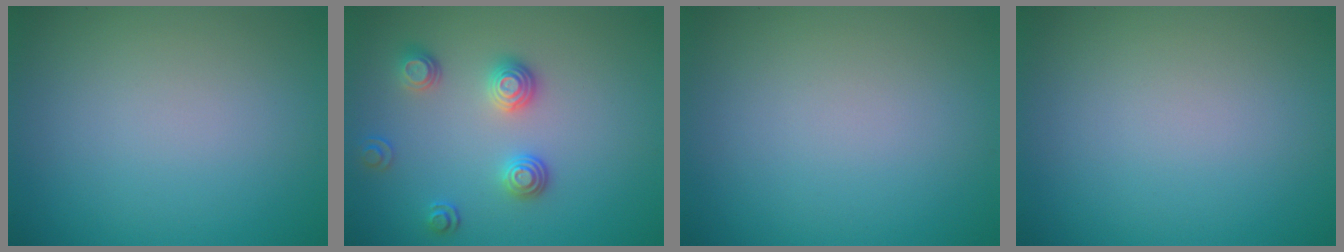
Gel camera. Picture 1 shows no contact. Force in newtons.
{"total": 2.9, "press": 2.5, "slide": 1.5}
{"total": 0.0}
{"total": 0.0}